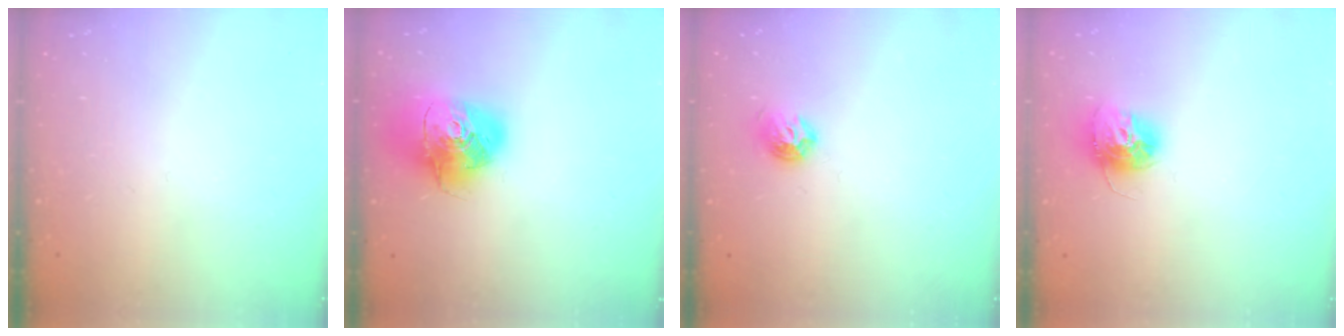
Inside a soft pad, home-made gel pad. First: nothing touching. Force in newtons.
{"total": 17.5, "press": 17.4, "slide": 2.0}
{"total": 7.0, "press": 6.9, "slide": 0.7}
{"total": 12.4, "press": 12.4, "slide": 1.0}